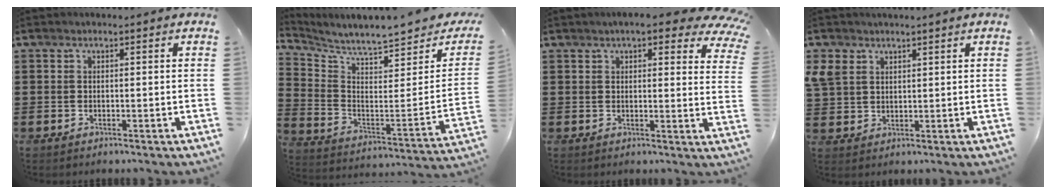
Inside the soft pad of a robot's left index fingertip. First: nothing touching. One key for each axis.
{"total": 5.4, "fx": 5.0, "fy": -0.5, "fz": 2.1, "tx": -0.069, "ty": -0.060, "tz": 0.080}
{"total": 5.8, "fx": 4.5, "fy": 0.9, "fz": 3.4, "tx": -0.064, "ty": -0.012, "tz": 0.078}
{"total": 3.9, "fx": 2.6, "fy": 2.8, "fz": 1.0, "tx": -0.036, "ty": 0.011, "tz": 0.049}